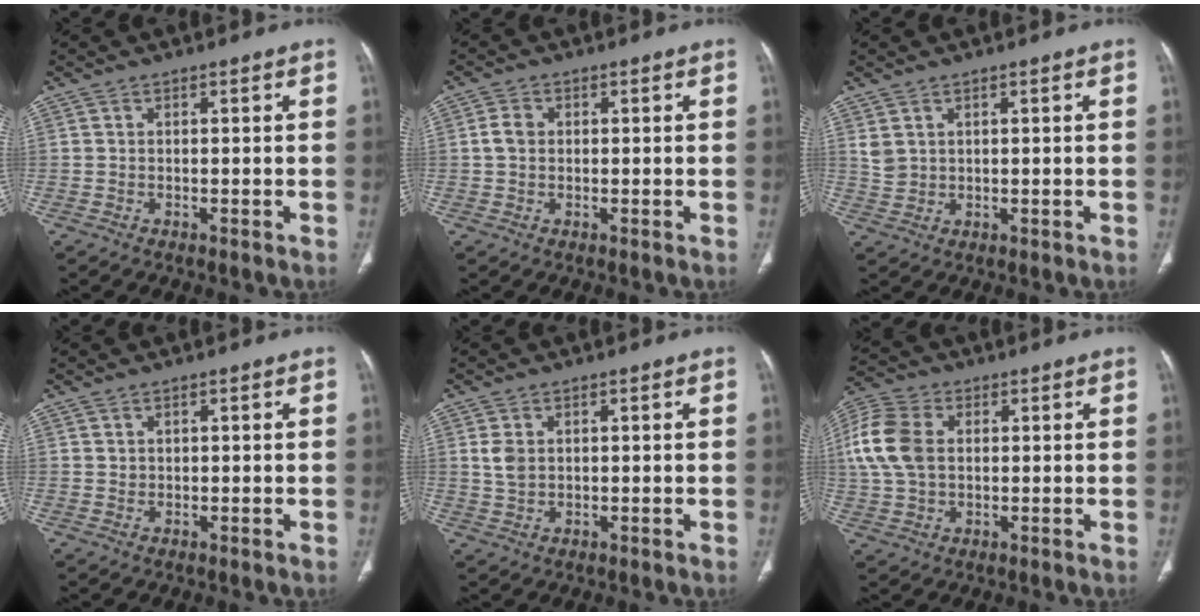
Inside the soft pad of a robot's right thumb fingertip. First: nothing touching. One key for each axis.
{"total": 2.9, "fx": 0.3, "fy": 2.3, "fz": 1.7, "tx": -0.031, "ty": 0.007, "tz": 0.004}
{"total": 2.8, "fx": 1.5, "fy": 2.0, "fz": 1.3, "tx": -0.021, "ty": -0.005, "tz": 0.040}
{"total": 0.6, "fx": 0.3, "fy": 0.5, "fz": 0.0, "tx": 0.010, "ty": 0.001, "tz": 0.004}
{"total": 3.0, "fx": 0.7, "fy": 2.2, "fz": 1.9, "tx": -0.034, "ty": 0.000, "tz": 0.017}
{"total": 11.4, "fx": 1.7, "fy": 7.9, "fz": 8.1, "tx": -0.176, "ty": 0.015, "tz": 0.030}